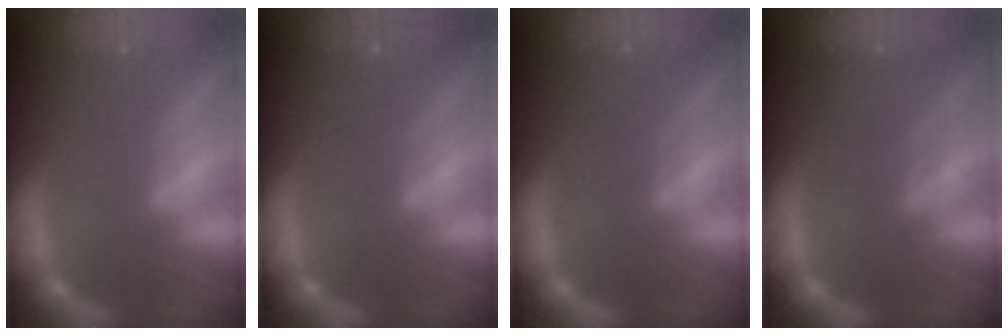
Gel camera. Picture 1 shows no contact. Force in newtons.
{"total": 1.9}
{"total": 2.4}
{"total": 3.4}